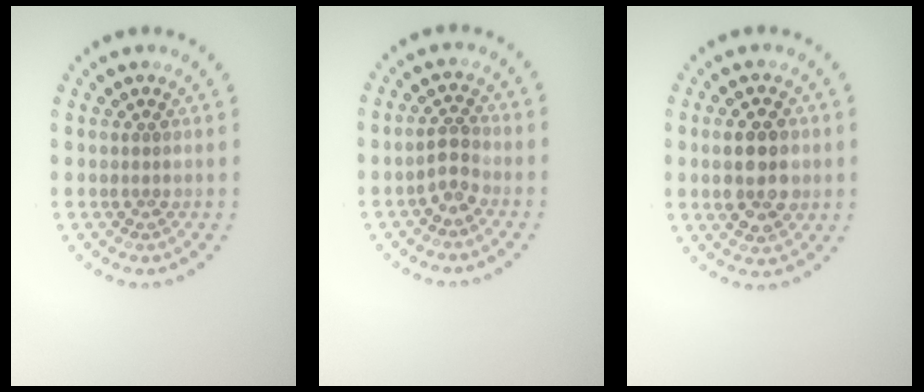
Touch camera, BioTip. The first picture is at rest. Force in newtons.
{"total": 2.1, "press": 1.9, "slide": 0.8}
{"total": 4.9, "press": 4.9, "slide": 0.1}